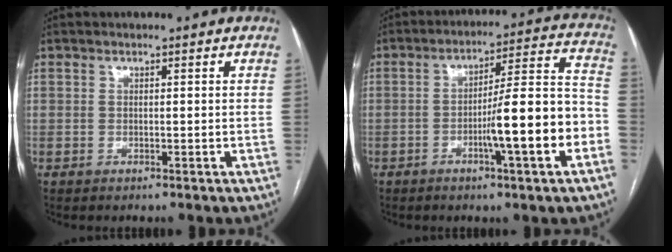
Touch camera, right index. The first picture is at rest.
{"total": 13.2, "force": [-4.5, 0.4, 12.4], "torque": [-0.184, 0.017, -0.066]}